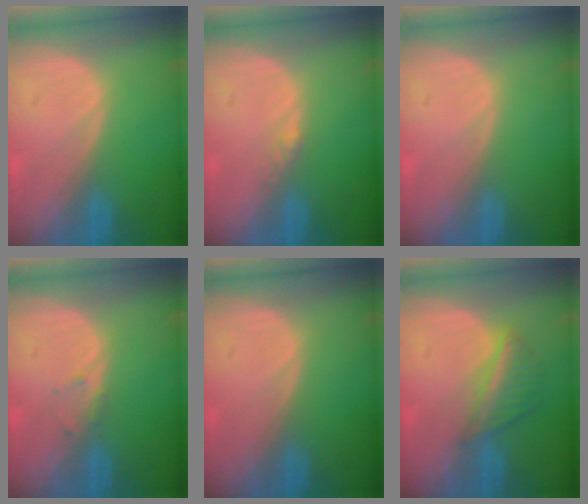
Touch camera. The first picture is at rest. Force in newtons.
{"total": 1.4, "press": 1.1, "slide": 0.8}
{"total": 0.0}
{"total": 0.8, "press": 0.8, "slide": 0.2}
{"total": 0.0}
{"total": 5.7, "press": 5.1, "slide": 2.5}